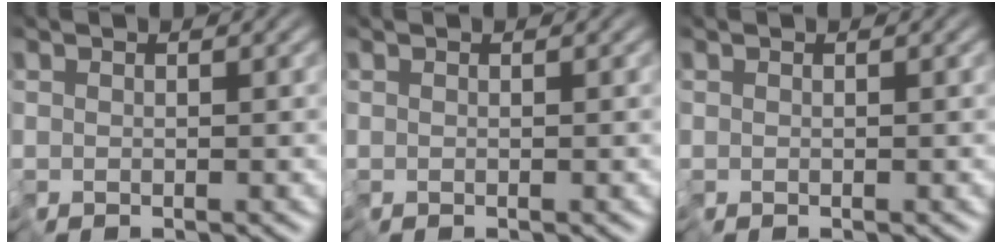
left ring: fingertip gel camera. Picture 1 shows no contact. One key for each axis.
{"total": 0.0}
{"total": 0.0}